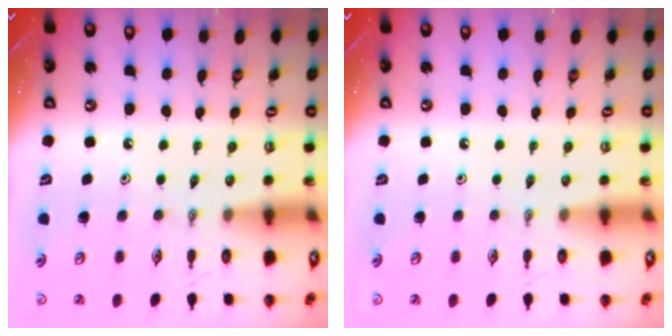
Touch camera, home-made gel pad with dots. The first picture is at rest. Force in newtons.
{"total": 0.0}